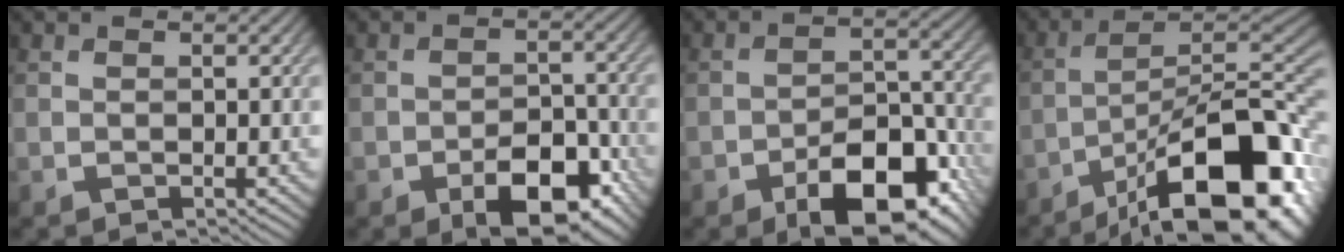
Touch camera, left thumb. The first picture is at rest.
{"total": 8.9, "force": [-4.7, 4.5, 6.1], "torque": [-0.088, -0.007, -0.067]}
{"total": 12.6, "force": [-6.9, 6.3, 8.4], "torque": [-0.125, -0.010, -0.105]}
{"total": 18.9, "force": [-11.1, 6.6, 13.8], "torque": [-0.176, -0.011, -0.171]}